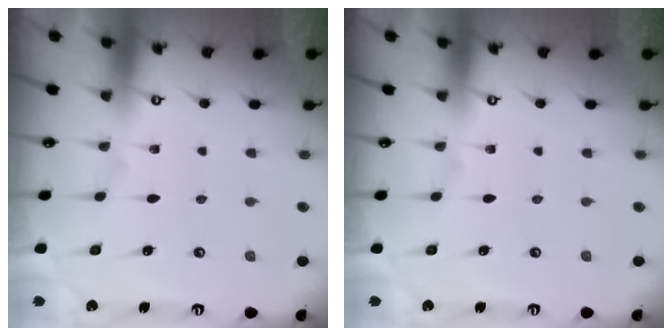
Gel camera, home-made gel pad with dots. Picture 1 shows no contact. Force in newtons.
{"total": 0.0}